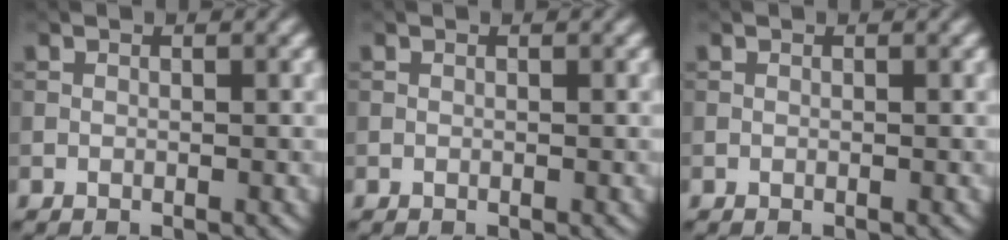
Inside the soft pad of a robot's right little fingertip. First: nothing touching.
{"total": 0.0}
{"total": 0.0}